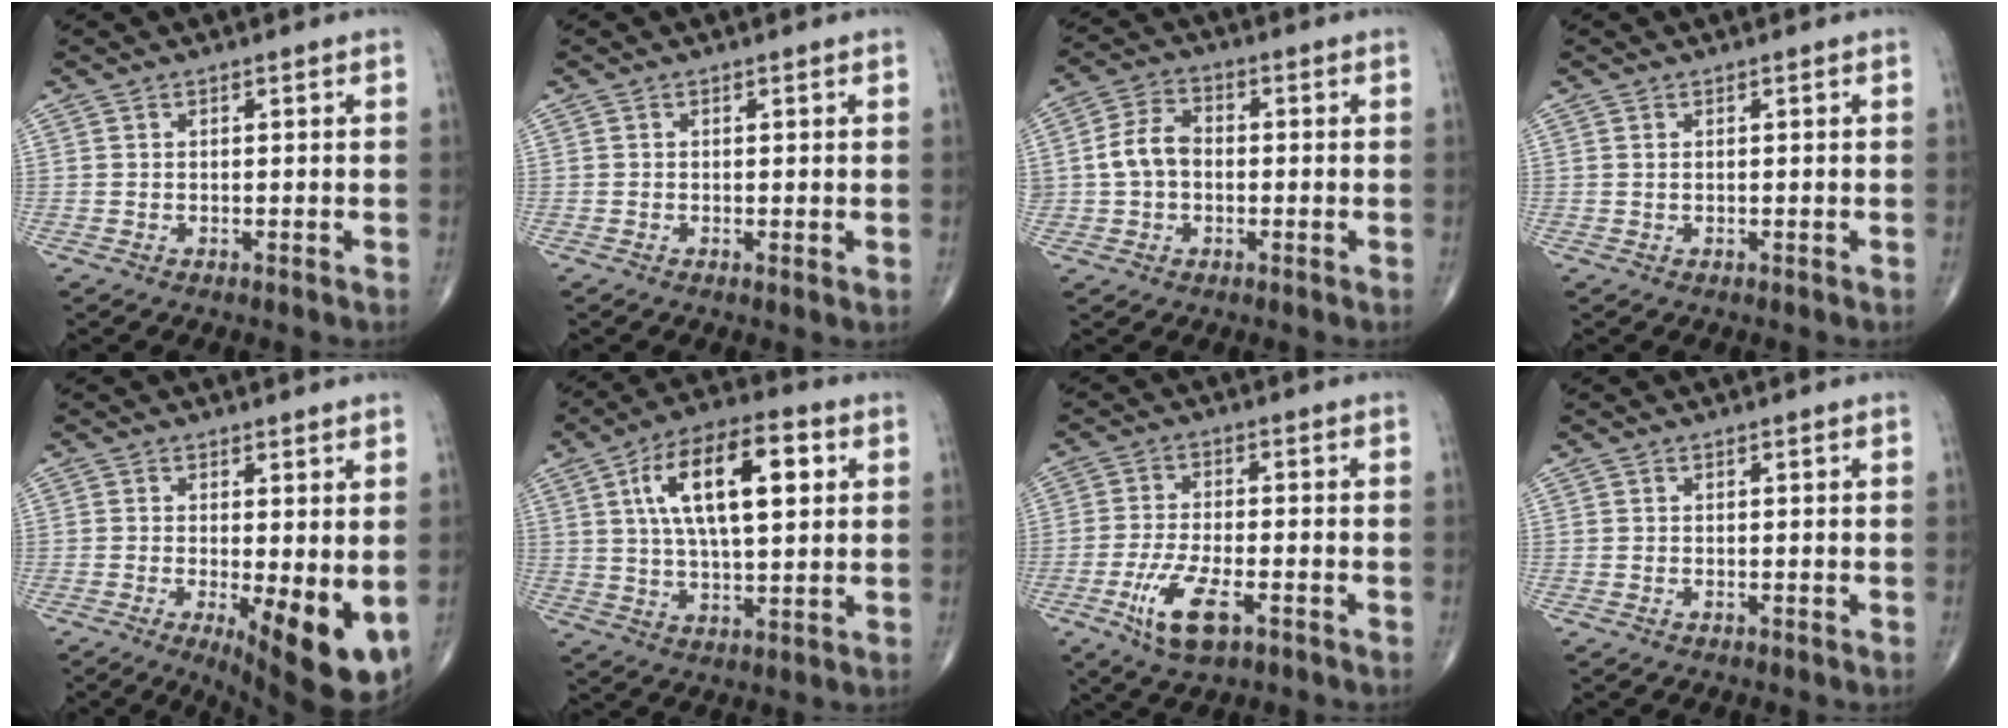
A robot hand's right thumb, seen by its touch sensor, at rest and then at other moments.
{"total": 0.7, "force": [0.0, 0.2, 0.7], "torque": [-0.014, -0.004, -0.003]}
{"total": 7.0, "force": [-0.3, 5.1, 4.8], "torque": [-0.086, 0.021, -0.011]}
{"total": 0.0}
{"total": 11.6, "force": [-2.5, 3.7, 10.7], "torque": [-0.149, -0.025, -0.026]}
{"total": 17.1, "force": [4.8, 7.1, 14.7], "torque": [-0.240, 0.007, 0.077]}
{"total": 8.8, "force": [-4.0, 3.2, 7.1], "torque": [-0.148, 0.005, -0.070]}
{"total": 0.0}